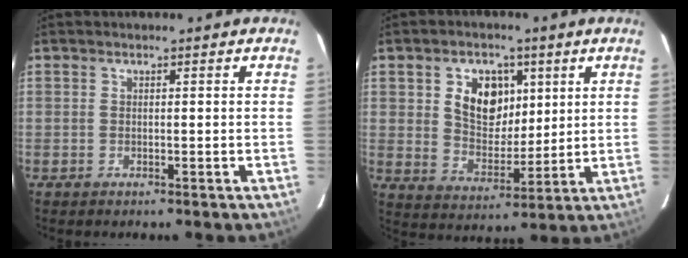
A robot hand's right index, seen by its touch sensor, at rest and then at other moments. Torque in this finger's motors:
{"motor_torque": [1.02, 0.15, 0.30, 0.08]}